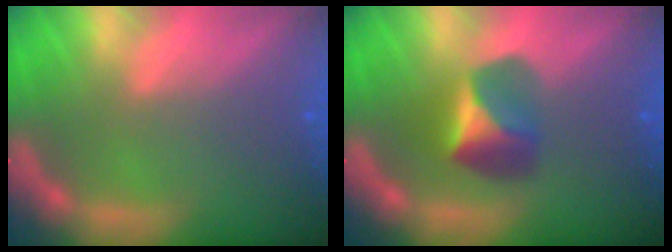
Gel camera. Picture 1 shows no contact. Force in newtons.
{"total": 3.9}